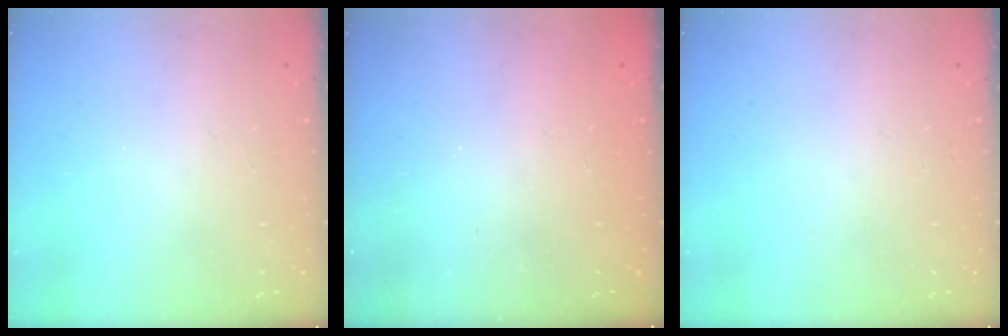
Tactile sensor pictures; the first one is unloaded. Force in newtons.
{"total": 2.4, "press": 2.3, "slide": 0.8}
{"total": 0.0}